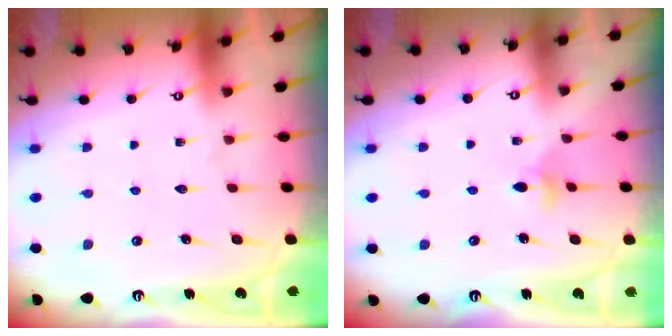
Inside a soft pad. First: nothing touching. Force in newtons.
{"total": 4.8, "press": 4.8, "slide": 0.6}